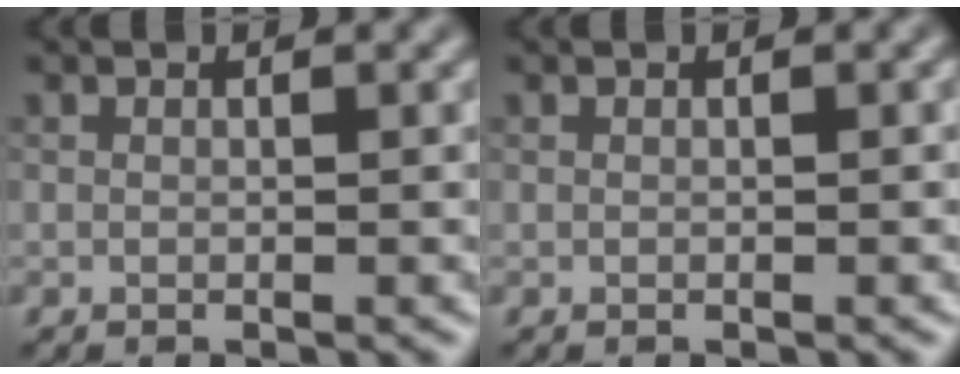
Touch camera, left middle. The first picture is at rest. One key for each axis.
{"total": 0.0}